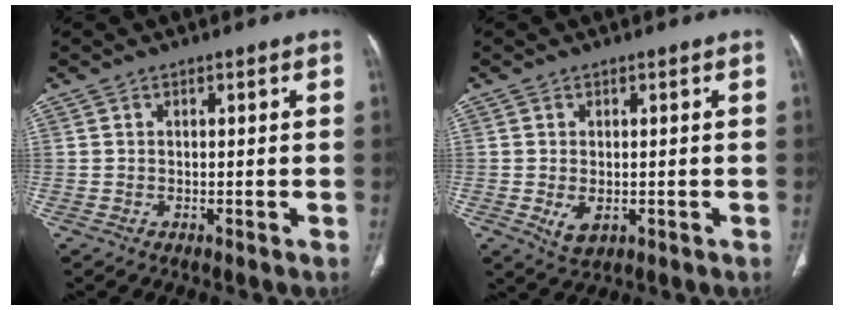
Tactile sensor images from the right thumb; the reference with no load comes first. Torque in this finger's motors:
{"motor_torque": [-0.15, 0.06, 0.04, 0.49, 0.15]}